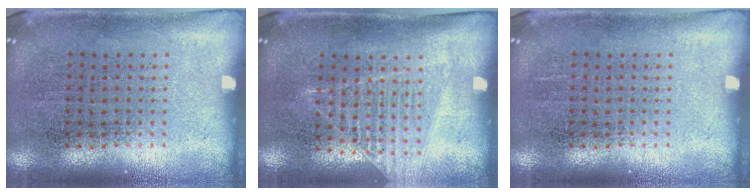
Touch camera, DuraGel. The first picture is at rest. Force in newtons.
{"total": 1.1, "press": 1.1, "slide": 0.4}
{"total": 0.0}